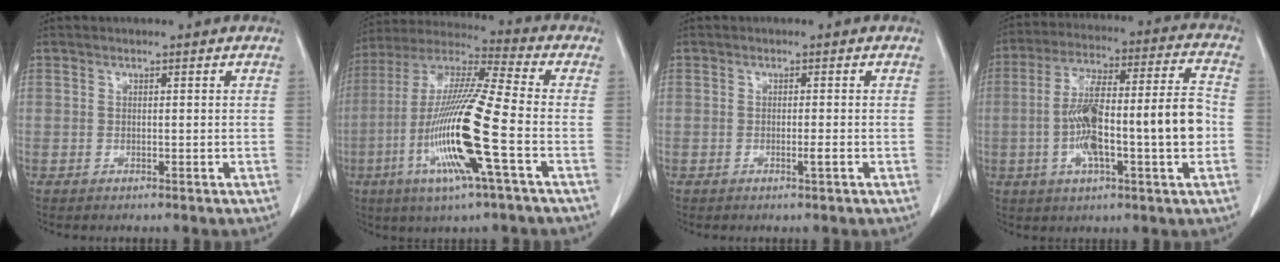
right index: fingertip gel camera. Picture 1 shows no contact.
{"total": 18.0, "force": [-5.4, 0.1, 17.1], "torque": [-0.351, -0.016, -0.109]}
{"total": 1.2, "force": [-0.5, -0.2, 1.1], "torque": [-0.021, -0.002, -0.008]}
{"total": 17.3, "force": [-2.7, 2.2, 16.9], "torque": [-0.293, 0.022, -0.044]}